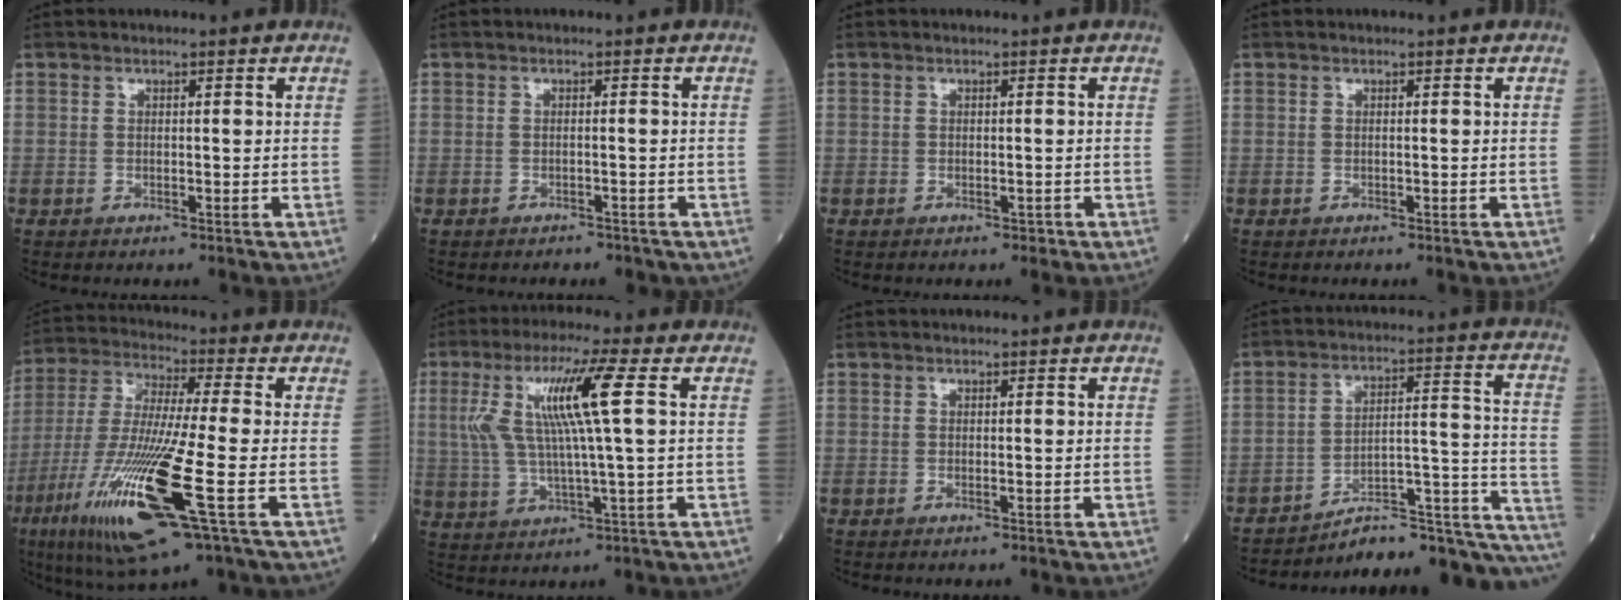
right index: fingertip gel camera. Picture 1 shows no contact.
{"total": 2.8, "force": [-2.4, 1.2, 0.9], "torque": [-0.016, -0.002, -0.024]}
{"total": 0.7, "force": [-0.4, 0.5, 0.3], "torque": [0.001, 0.002, -0.006]}
{"total": 0.0}
{"total": 18.9, "force": [-7.0, 0.8, 17.6], "torque": [-0.386, -0.045, -0.134]}
{"total": 11.0, "force": [2.6, -0.2, 10.7], "torque": [-0.220, 0.011, 0.048]}
{"total": 0.0}
{"total": 18.3, "force": [-16.3, 2.7, 7.7], "torque": [-0.043, 0.068, -0.225]}